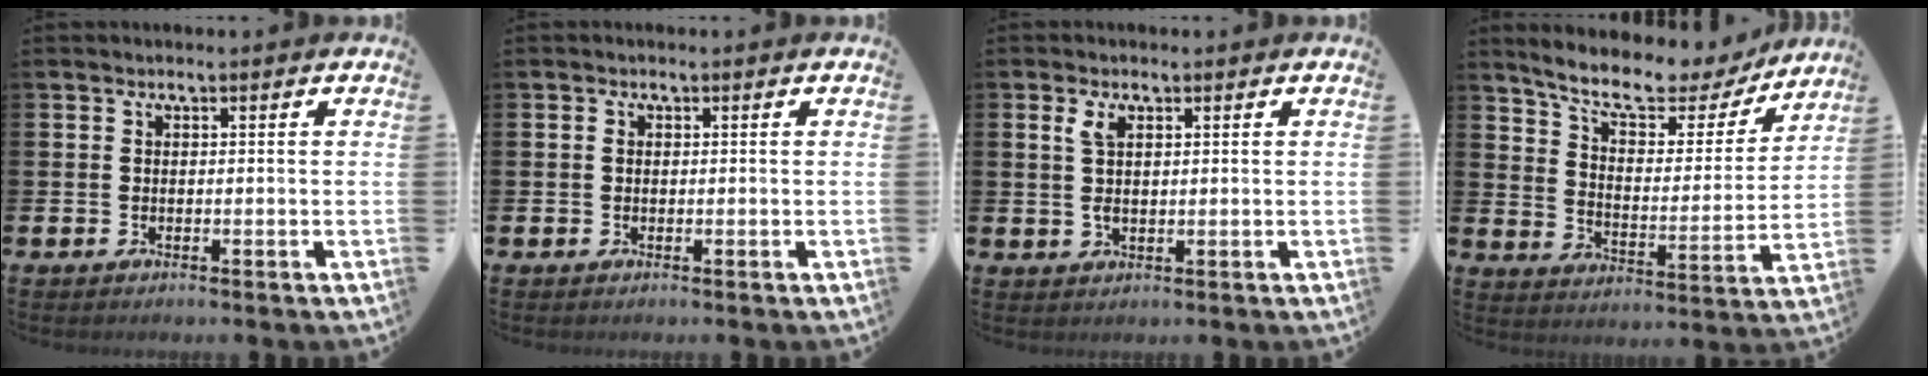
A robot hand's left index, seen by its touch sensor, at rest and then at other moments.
{"total": 0.6, "force": [0.1, 0.5, 0.4], "torque": [0.005, -0.001, -0.001]}
{"total": 2.7, "force": [1.4, 1.2, 2.0], "torque": [-0.041, 0.004, 0.022]}
{"total": 9.3, "force": [8.2, 2.7, 3.5], "torque": [-0.096, -0.055, 0.138]}